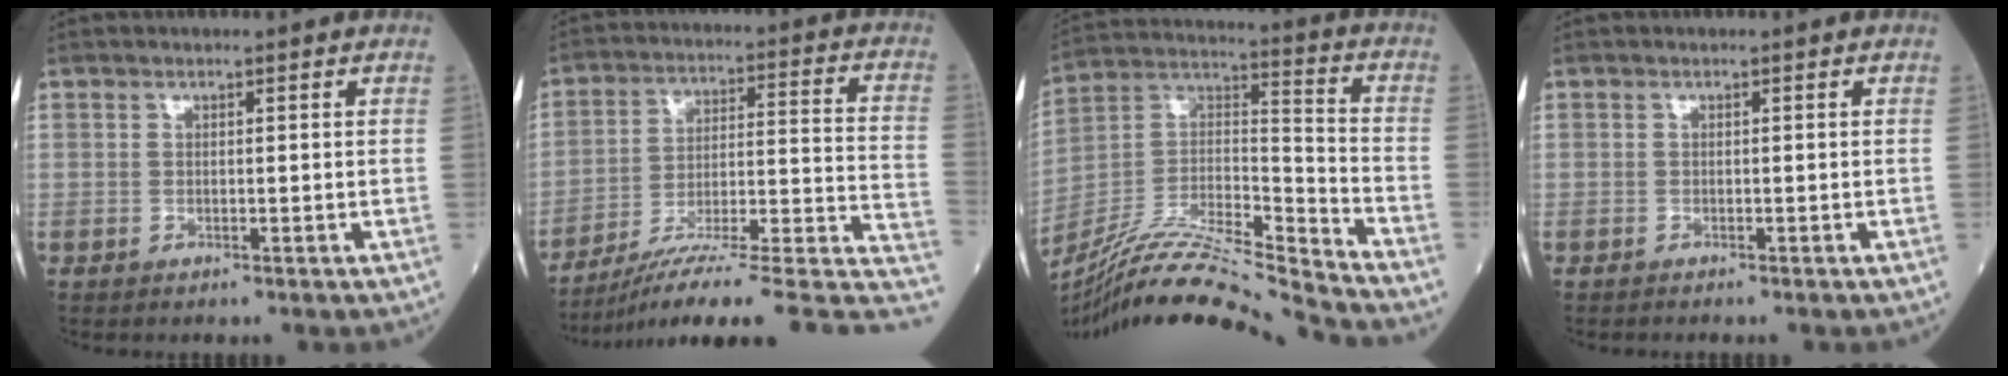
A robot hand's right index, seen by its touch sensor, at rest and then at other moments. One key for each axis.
{"total": 22.7, "fx": -17.4, "fy": 0.8, "fz": 14.6, "tx": -0.133, "ty": 0.026, "tz": -0.259}
{"total": 21.3, "fx": -19.6, "fy": -1.1, "fz": 8.2, "tx": -0.182, "ty": 0.003, "tz": -0.348}
{"total": 0.9, "fx": -0.9, "fy": -0.1, "fz": 0.3, "tx": -0.004, "ty": -0.001, "tz": -0.014}